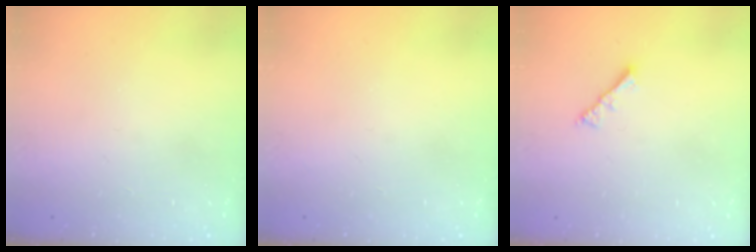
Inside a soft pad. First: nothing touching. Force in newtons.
{"total": 0.0}
{"total": 2.8, "press": 2.8, "slide": 0.6}